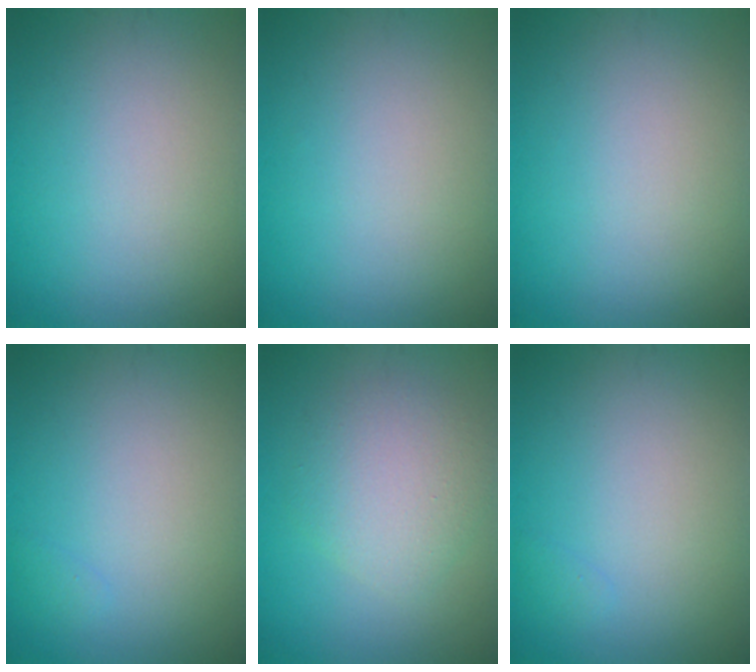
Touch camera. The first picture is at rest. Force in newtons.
{"total": 0.0}
{"total": 0.0}
{"total": 0.5, "press": 0.5, "slide": 0.0}
{"total": 3.8, "press": 3.8, "slide": 0.2}
{"total": 0.5, "press": 0.5, "slide": 0.0}